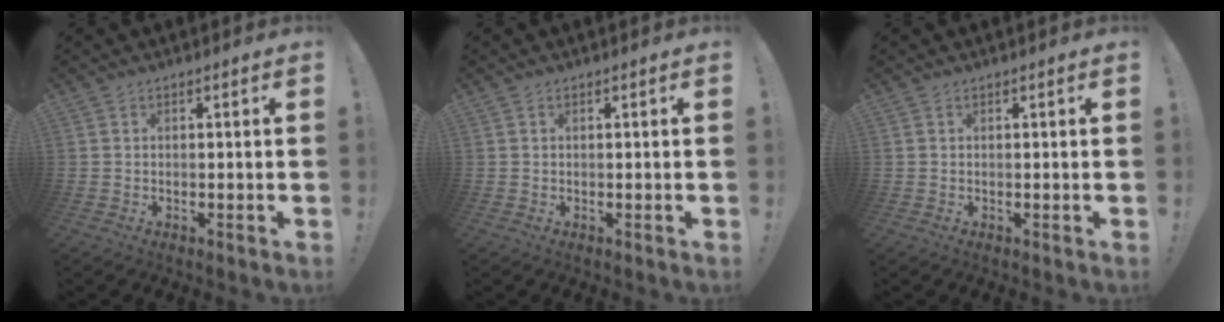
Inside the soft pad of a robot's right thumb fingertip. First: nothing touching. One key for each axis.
{"total": 0.0}
{"total": 0.0}